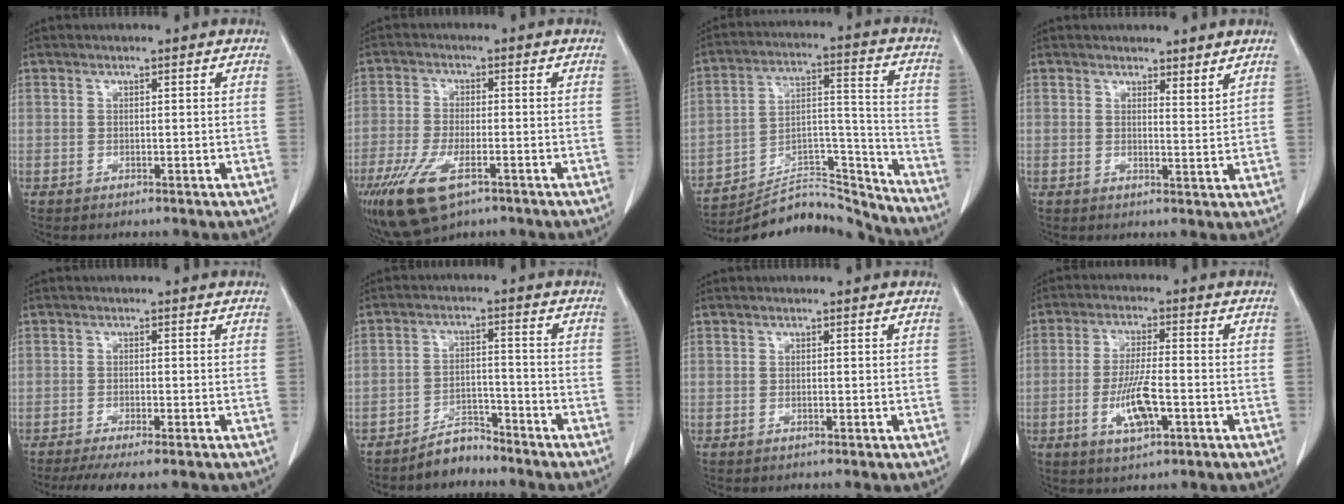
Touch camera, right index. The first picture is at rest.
{"total": 11.8, "force": [-6.7, 4.7, 8.5], "torque": [-0.176, -0.021, -0.116]}
{"total": 16.7, "force": [-16.5, 2.5, 1.1], "torque": [-0.011, 0.062, -0.260]}
{"total": 2.5, "force": [2.3, 0.5, 0.8], "torque": [-0.014, -0.014, 0.029]}
{"total": 6.8, "force": [-5.4, 0.6, 4.1], "torque": [-0.058, -0.013, -0.085]}
{"total": 4.3, "force": [-4.1, 1.4, 0.4], "torque": [-0.003, 0.000, -0.070]}
{"total": 0.0}
{"total": 7.4, "force": [-2.4, 1.5, 6.8], "torque": [-0.135, -0.005, -0.041]}